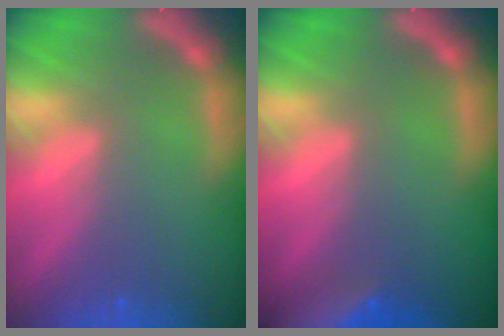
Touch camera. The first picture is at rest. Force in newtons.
{"total": 9.4}